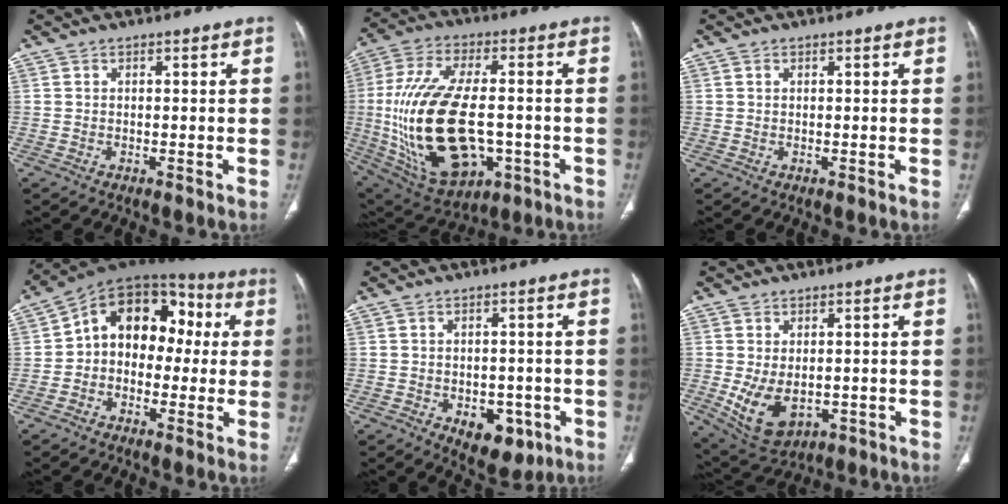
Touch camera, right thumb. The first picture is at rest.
{"total": 25.7, "force": [-3.2, 13.6, 21.6], "torque": [-0.439, 0.000, -0.025]}
{"total": 0.0}
{"total": 15.2, "force": [1.1, 11.0, 10.5], "torque": [-0.102, 0.051, 0.000]}
{"total": 8.0, "force": [-3.2, 5.0, 5.3], "torque": [-0.041, 0.010, -0.028]}
{"total": 8.8, "force": [-1.6, 5.7, 6.5], "torque": [-0.112, -0.009, -0.004]}